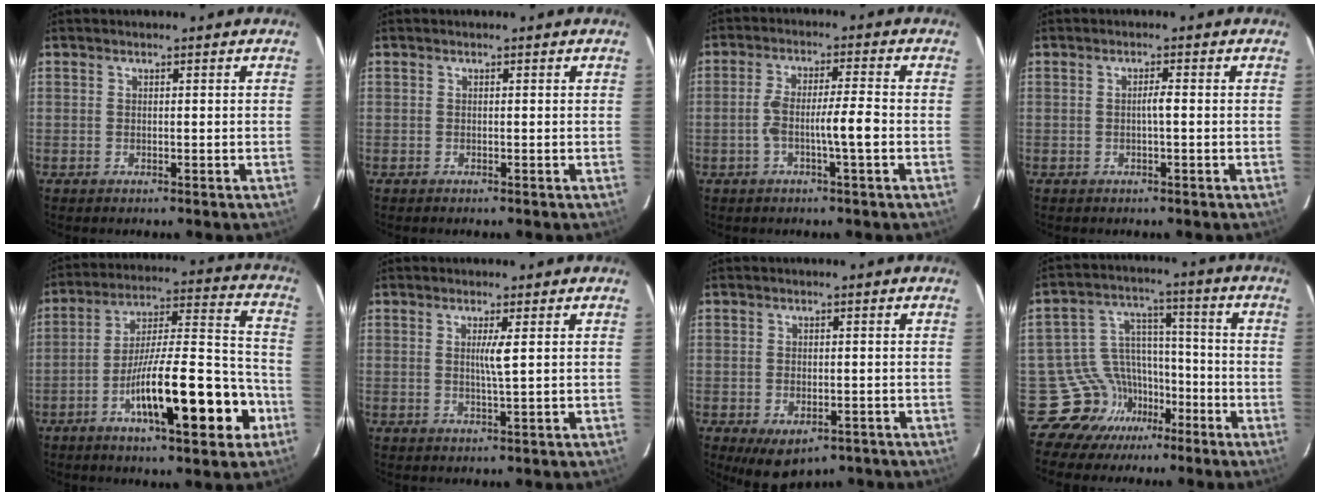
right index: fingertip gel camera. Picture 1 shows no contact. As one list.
[{"total": 0.0}, {"total": 6.0, "force": [-1.7, 0.0, 5.7], "torque": [-0.110, 0.013, -0.028]}, {"total": 1.3, "force": [-0.2, 0.0, 1.3], "torque": [-0.022, 0.002, -0.003]}, {"total": 18.6, "force": [-7.7, 3.1, 16.7], "torque": [-0.264, 0.011, -0.116]}, {"total": 2.5, "force": [0.5, -0.5, 2.4], "torque": [-0.046, -0.005, 0.009]}, {"total": 6.3, "force": [-3.9, 3.5, 3.6], "torque": [-0.055, -0.006, -0.050]}, {"total": 10.9, "force": [-6.0, 9.1, 1.3], "torque": [-0.024, 0.065, -0.086]}]